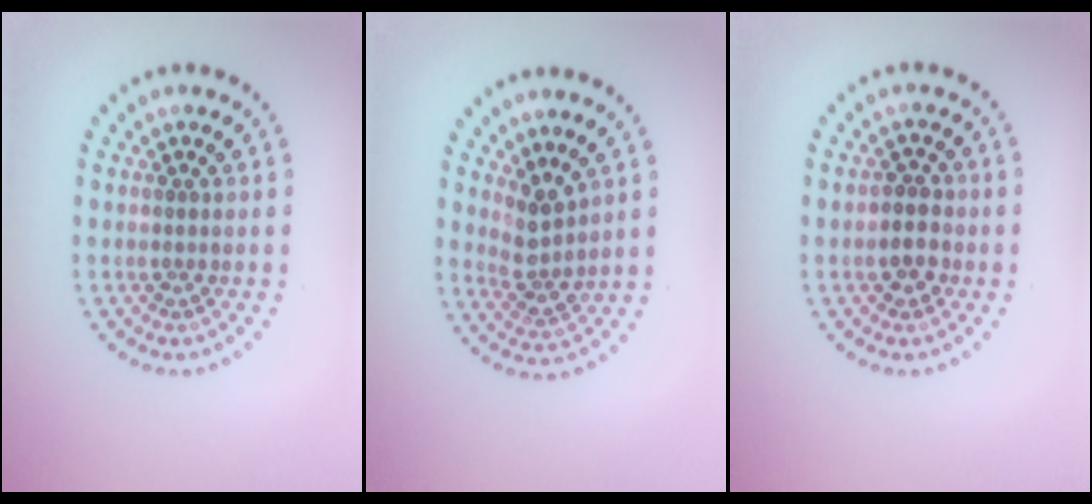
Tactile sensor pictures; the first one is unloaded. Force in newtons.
{"total": 2.7, "press": 2.1, "slide": 1.7}
{"total": 2.3, "press": 2.2, "slide": 0.6}